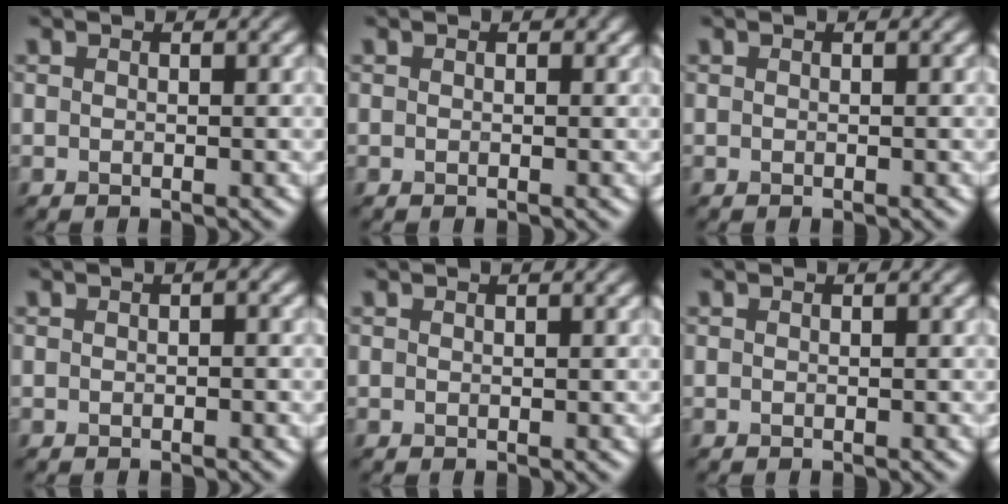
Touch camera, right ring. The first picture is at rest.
{"total": 0.6, "force": [0.2, 0.5, 0.3], "torque": [-0.002, 0.000, -0.004]}
{"total": 0.0}
{"total": 1.4, "force": [0.2, 0.8, 1.2], "torque": [-0.001, 0.015, -0.008]}
{"total": 0.0}
{"total": 0.0}